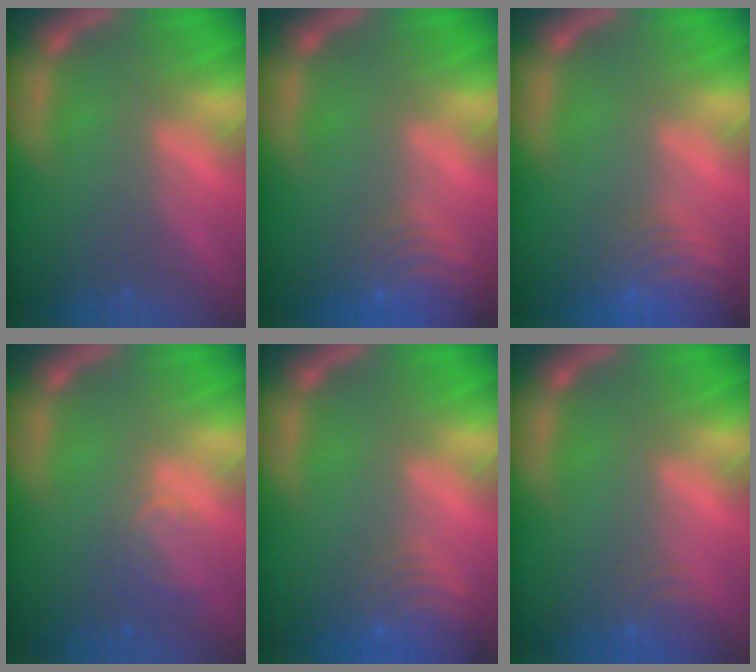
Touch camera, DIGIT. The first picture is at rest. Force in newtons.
{"total": 9.0}
{"total": 9.5}
{"total": 2.5}
{"total": 7.5}
{"total": 3.0}